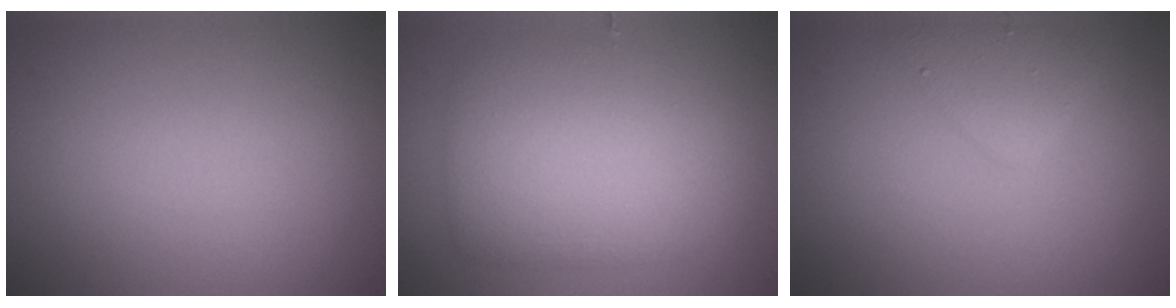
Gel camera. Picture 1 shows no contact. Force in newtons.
{"total": 6.0, "press": 6.0, "slide": 0.1}
{"total": 2.0, "press": 2.0, "slide": 0.1}